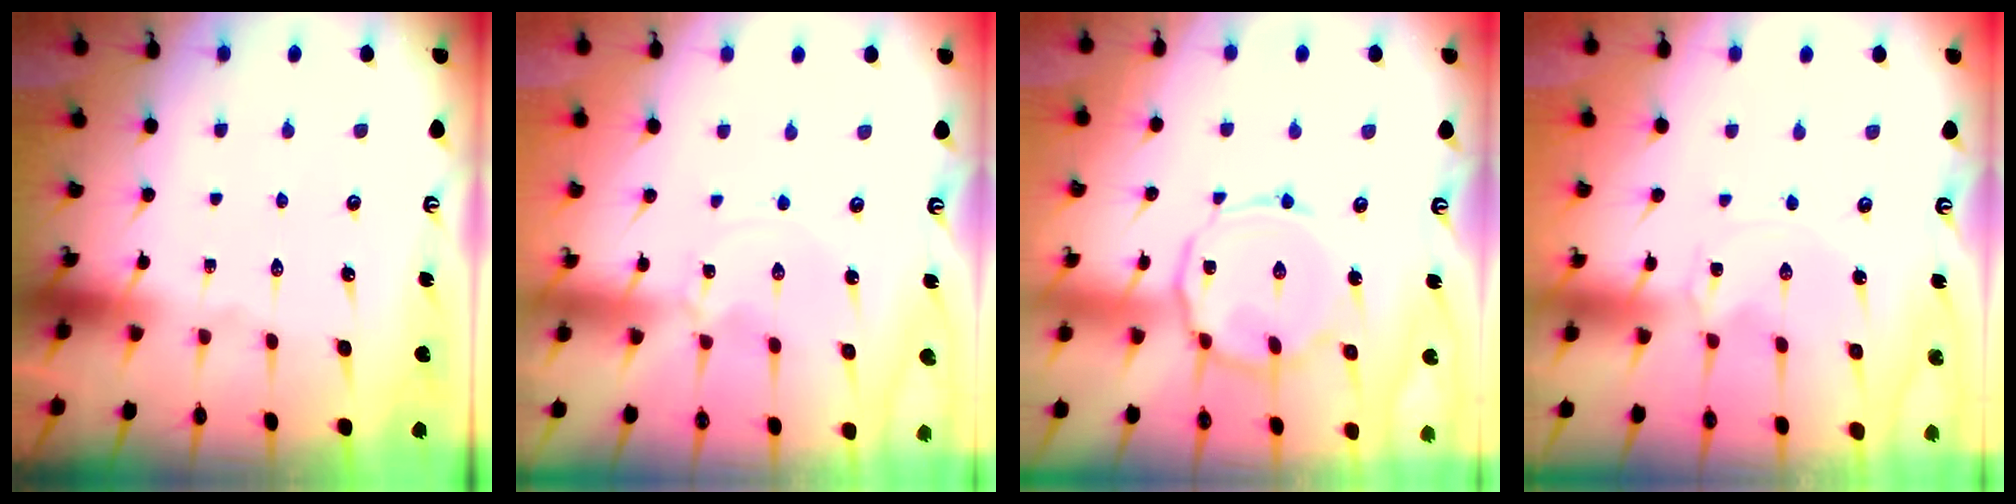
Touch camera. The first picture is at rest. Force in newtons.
{"total": 0.0}
{"total": 11.1, "press": 11.1, "slide": 1.0}
{"total": 0.0}